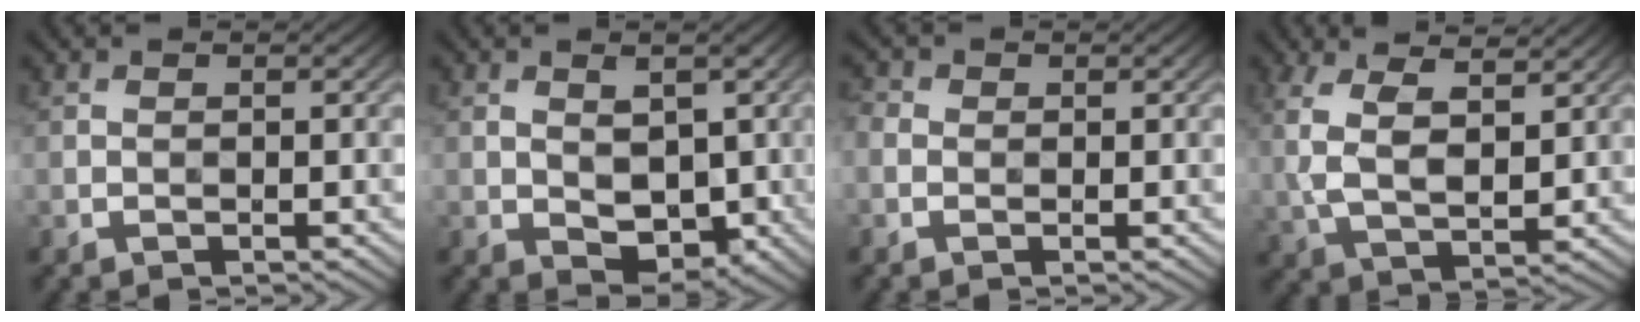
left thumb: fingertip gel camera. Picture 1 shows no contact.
{"total": 4.7, "force": [0.3, 2.8, 3.8], "torque": [-0.063, -0.012, 0.011]}
{"total": 1.9, "force": [-0.2, 1.7, 0.8], "torque": [-0.021, 0.001, -0.008]}
{"total": 7.3, "force": [2.8, 3.3, 5.9], "torque": [-0.139, -0.003, 0.051]}